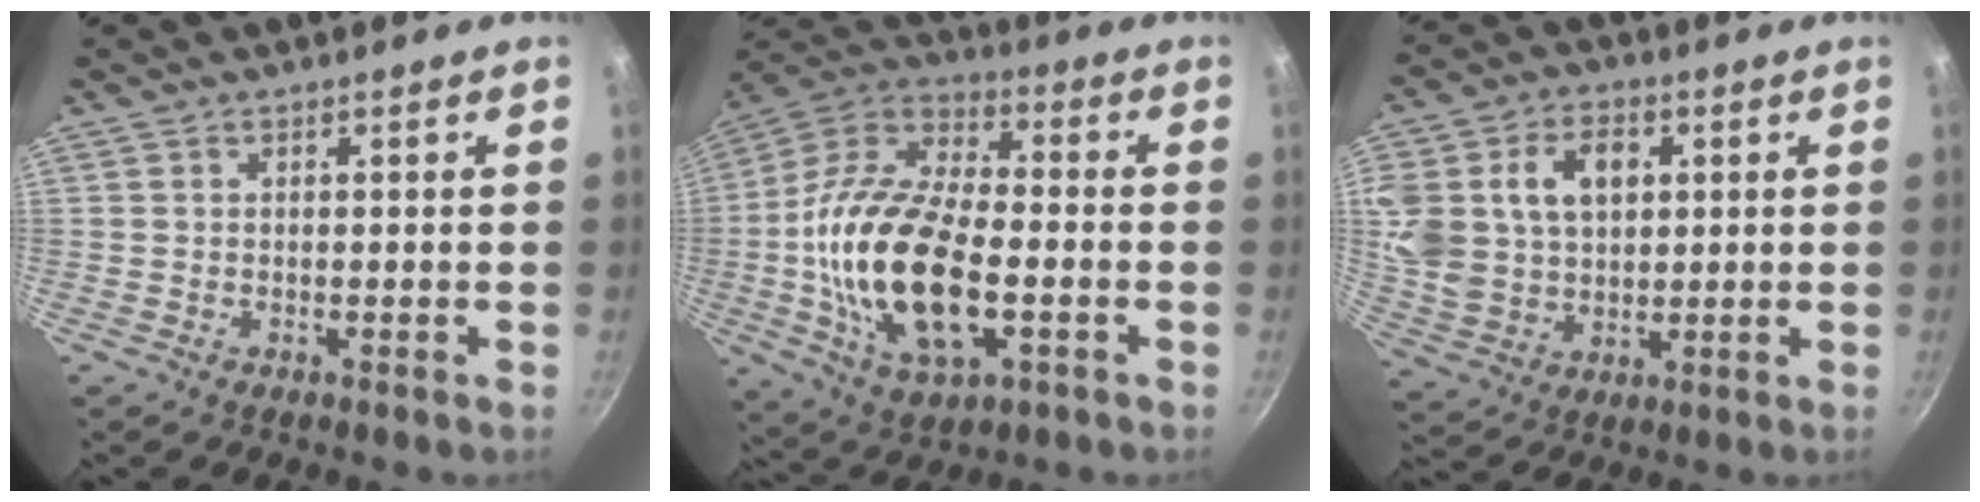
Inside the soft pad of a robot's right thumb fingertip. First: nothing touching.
{"total": 23.3, "force": [-3.9, 11.9, 19.7], "torque": [-0.373, 0.026, -0.079]}
{"total": 17.9, "force": [4.4, 13.2, 11.3], "torque": [-0.224, 0.009, 0.087]}